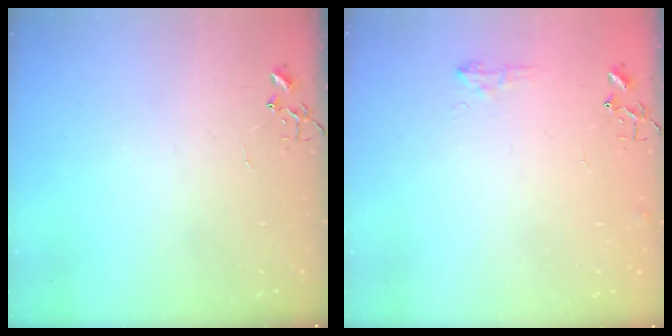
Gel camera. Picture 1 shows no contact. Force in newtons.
{"total": 7.3, "press": 7.3, "slide": 0.8}